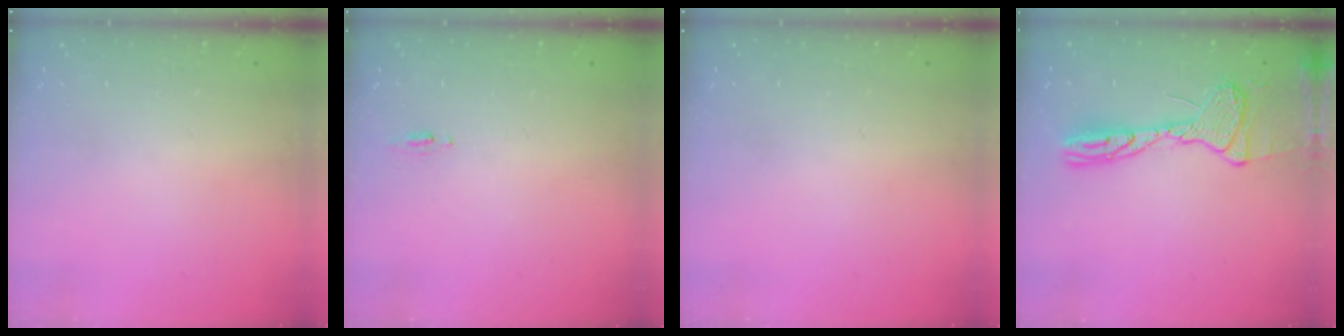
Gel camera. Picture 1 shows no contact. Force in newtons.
{"total": 4.4, "press": 4.1, "slide": 1.5}
{"total": 0.0}
{"total": 14.3, "press": 14.3, "slide": 0.8}